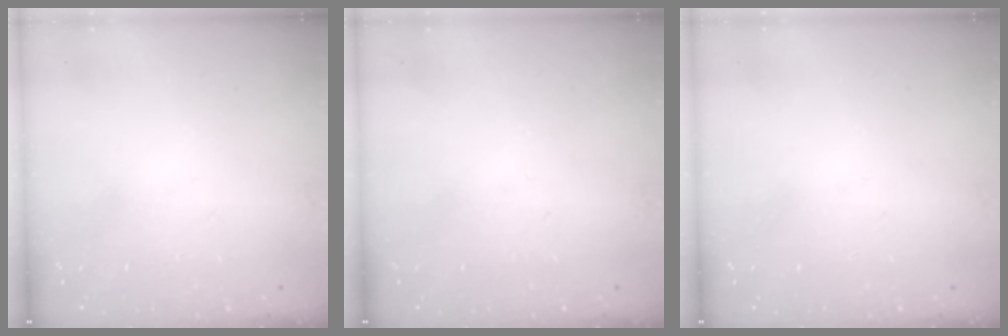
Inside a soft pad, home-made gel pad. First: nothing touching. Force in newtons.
{"total": 0.0}
{"total": 0.0}